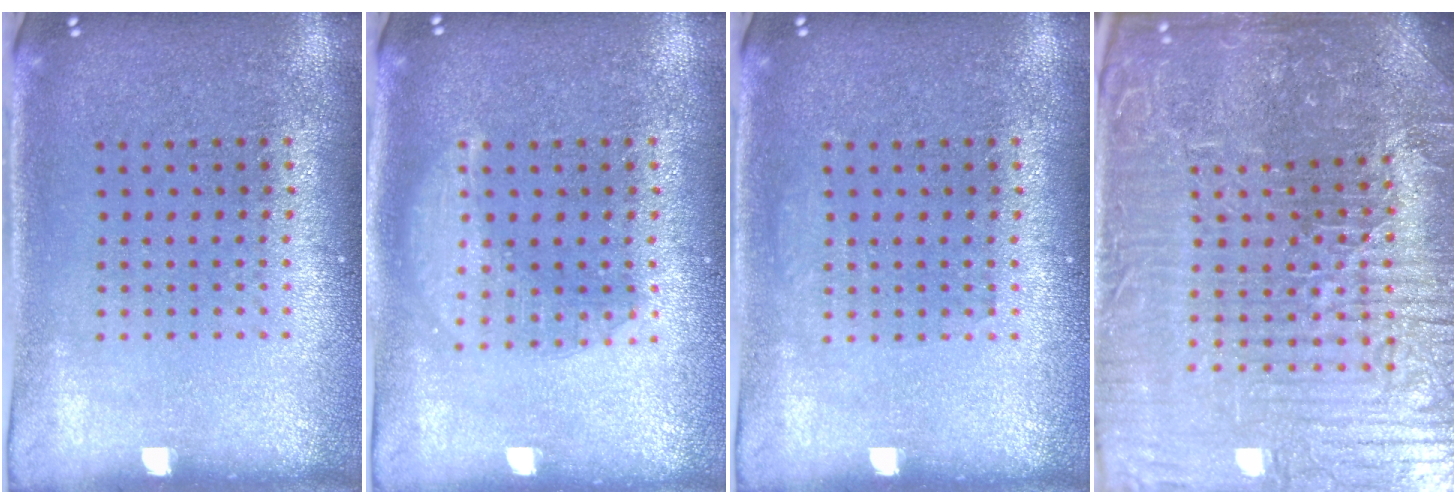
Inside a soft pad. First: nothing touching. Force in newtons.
{"total": 2.3, "press": 2.3, "slide": 0.3}
{"total": 0.6, "press": 0.6, "slide": 0.1}
{"total": 6.3, "press": 5.8, "slide": 2.2}